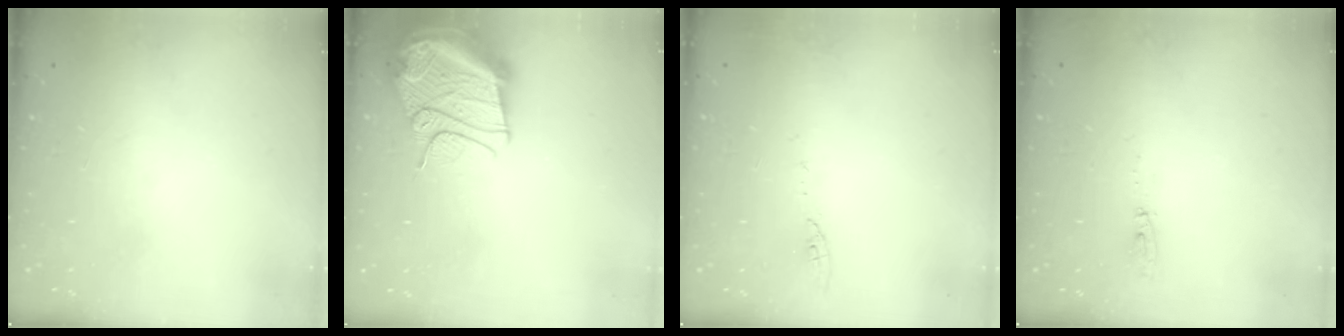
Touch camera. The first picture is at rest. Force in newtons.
{"total": 17.5, "press": 17.4, "slide": 1.9}
{"total": 4.8, "press": 4.8, "slide": 0.6}
{"total": 16.2, "press": 5.8, "slide": 15.1}